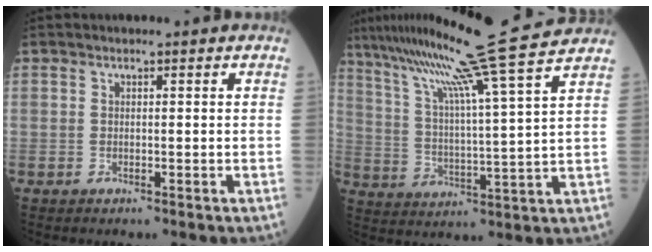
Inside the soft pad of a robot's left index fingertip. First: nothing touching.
{"total": 19.2, "force": [15.7, -3.3, 10.6], "torque": [-0.183, -0.014, 0.234]}